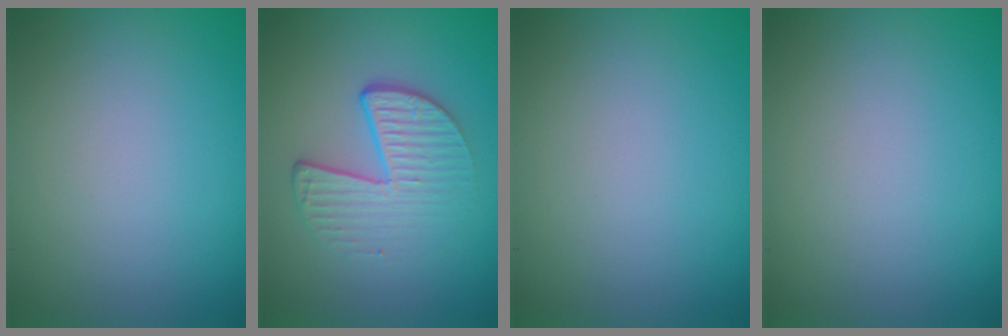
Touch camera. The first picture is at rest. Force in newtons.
{"total": 4.7, "press": 3.0, "slide": 3.6}
{"total": 0.0}
{"total": 0.0}